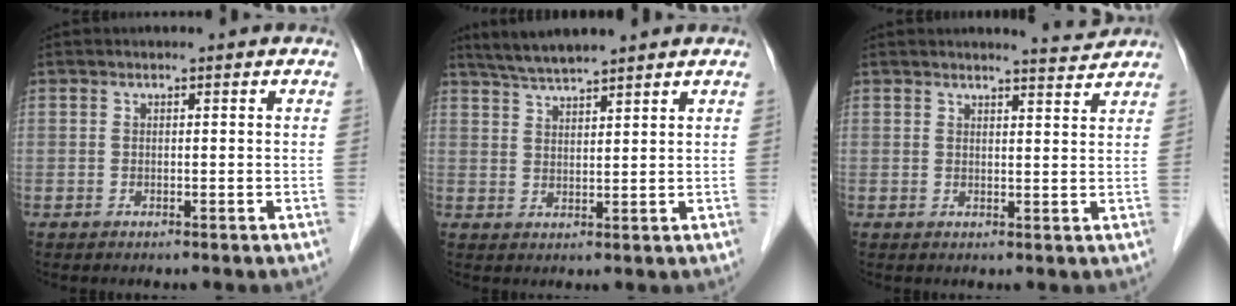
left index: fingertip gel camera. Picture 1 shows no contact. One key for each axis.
{"total": 5.9, "fx": 5.4, "fy": 0.0, "fz": 2.5, "tx": -0.050, "ty": 0.022, "tz": 0.102}
{"total": 3.0, "fx": 3.0, "fy": -0.4, "fz": 0.0, "tx": -0.010, "ty": -0.012, "tz": 0.039}